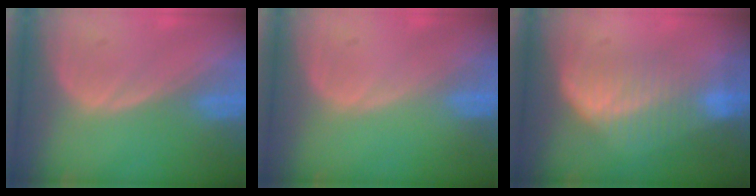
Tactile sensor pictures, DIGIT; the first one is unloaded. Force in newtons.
{"total": 0.0}
{"total": 6.7, "press": 6.3, "slide": 2.3}